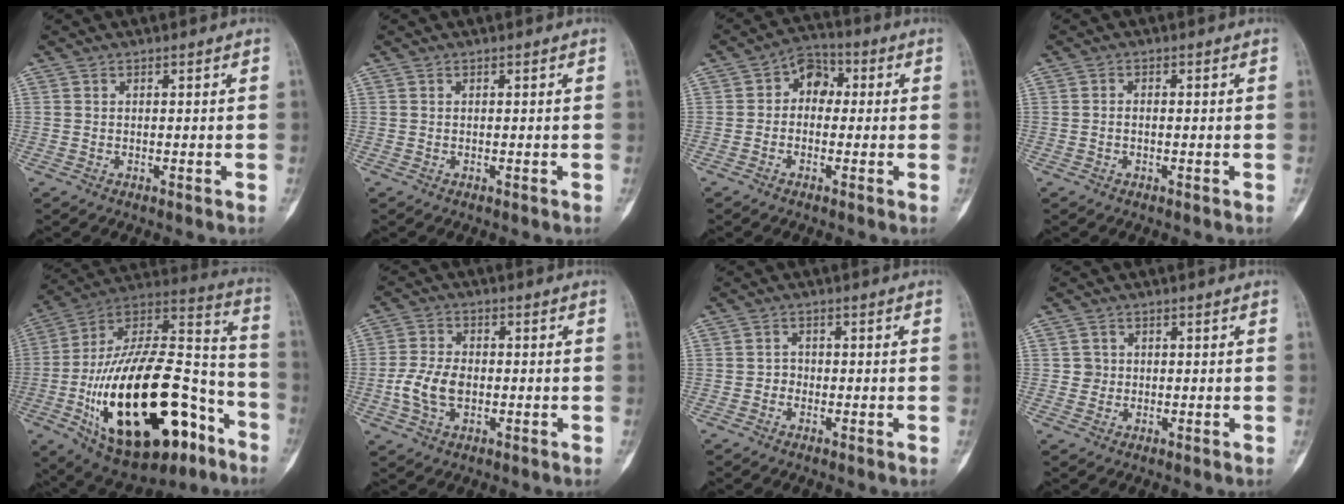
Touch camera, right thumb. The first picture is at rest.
{"total": 0.0}
{"total": 6.3, "force": [0.5, 4.7, 4.2], "torque": [-0.036, 0.022, -0.006]}
{"total": 0.9, "force": [-0.3, 0.6, 0.7], "torque": [-0.013, 0.004, -0.006]}
{"total": 37.4, "force": [-13.8, 17.6, 30.0], "torque": [-0.524, 0.054, -0.205]}
{"total": 7.4, "force": [-1.4, 4.8, 5.6], "torque": [-0.117, 0.011, -0.028]}
{"total": 1.4, "force": [-0.6, 1.2, 0.4], "torque": [0.011, 0.008, -0.015]}
{"total": 1.8, "force": [0.1, 1.8, 0.1], "torque": [0.008, 0.006, 0.000]}